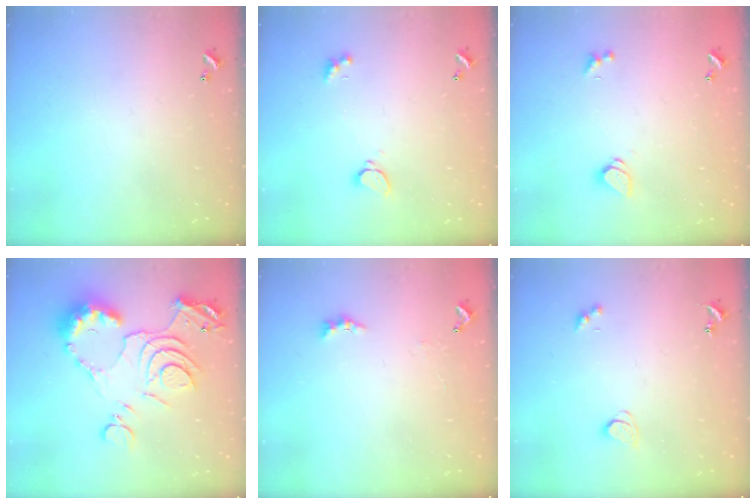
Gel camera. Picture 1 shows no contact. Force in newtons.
{"total": 1.7, "press": 1.7, "slide": 0.3}
{"total": 1.3, "press": 1.2, "slide": 0.4}
{"total": 15.1, "press": 15.0, "slide": 1.6}
{"total": 2.0, "press": 1.9, "slide": 0.6}
{"total": 2.1, "press": 2.1, "slide": 0.4}